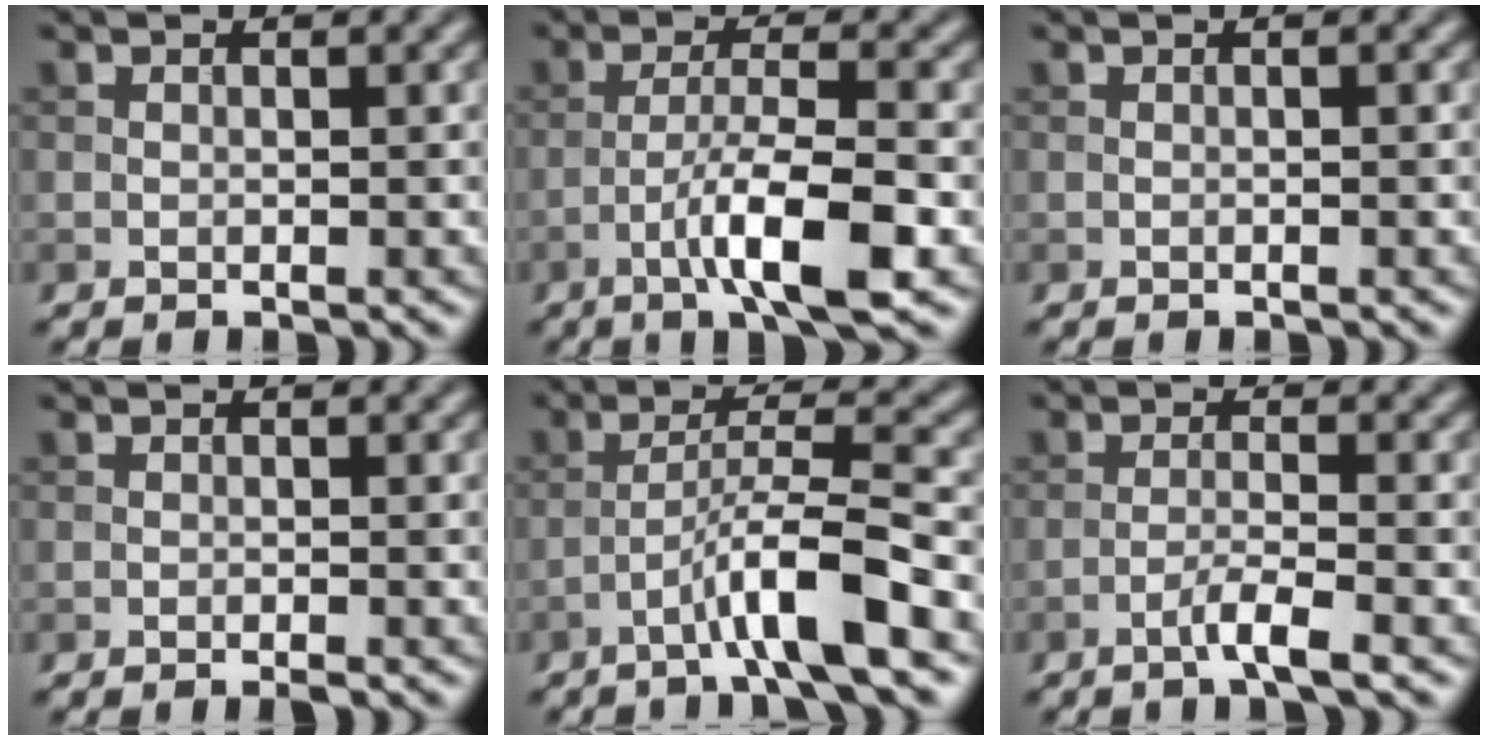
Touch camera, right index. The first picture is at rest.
{"total": 7.1, "force": [-3.2, 1.3, 6.2], "torque": [-0.106, 0.009, -0.058]}
{"total": 0.6, "force": [0.0, 0.1, 0.6], "torque": [-0.010, 0.000, 0.000]}
{"total": 0.7, "force": [-0.5, 0.0, 0.5], "torque": [-0.008, -0.001, -0.010]}
{"total": 6.2, "force": [-3.3, 0.4, 5.2], "torque": [-0.085, 0.019, -0.063]}
{"total": 2.5, "force": [-1.4, 0.1, 2.1], "torque": [-0.036, 0.008, -0.037]}